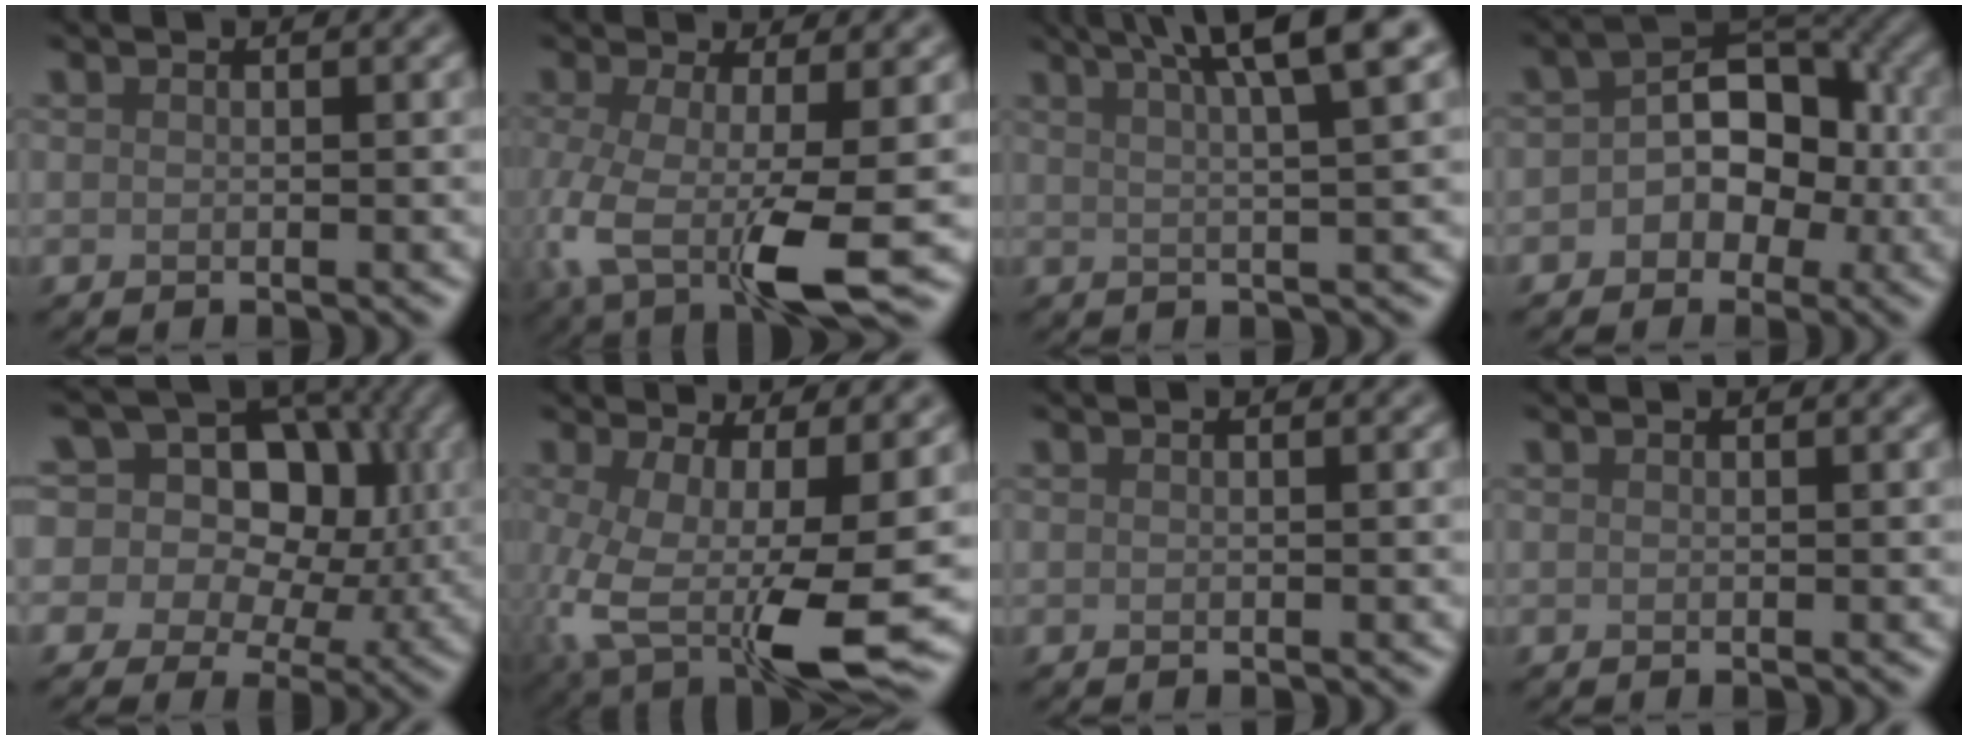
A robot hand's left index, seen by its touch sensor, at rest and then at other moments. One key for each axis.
{"total": 8.0, "fx": -2.0, "fy": 2.2, "fz": 7.4, "tx": -0.155, "ty": -0.017, "tz": -0.039}
{"total": 7.5, "fx": 4.1, "fy": 1.4, "fz": 6.2, "tx": -0.056, "ty": 0.031, "tz": 0.043}
{"total": 6.1, "fx": -0.9, "fy": 4.4, "fz": 4.1, "tx": -0.024, "ty": 0.017, "tz": -0.027}
{"total": 16.6, "fx": 6.2, "fy": 11.7, "fz": 10.0, "tx": -0.175, "ty": 0.049, "tz": 0.070}
{"total": 11.1, "fx": -2.4, "fy": 4.5, "fz": 9.8, "tx": -0.187, "ty": -0.032, "tz": -0.031}
{"total": 0.0}
{"total": 0.0}